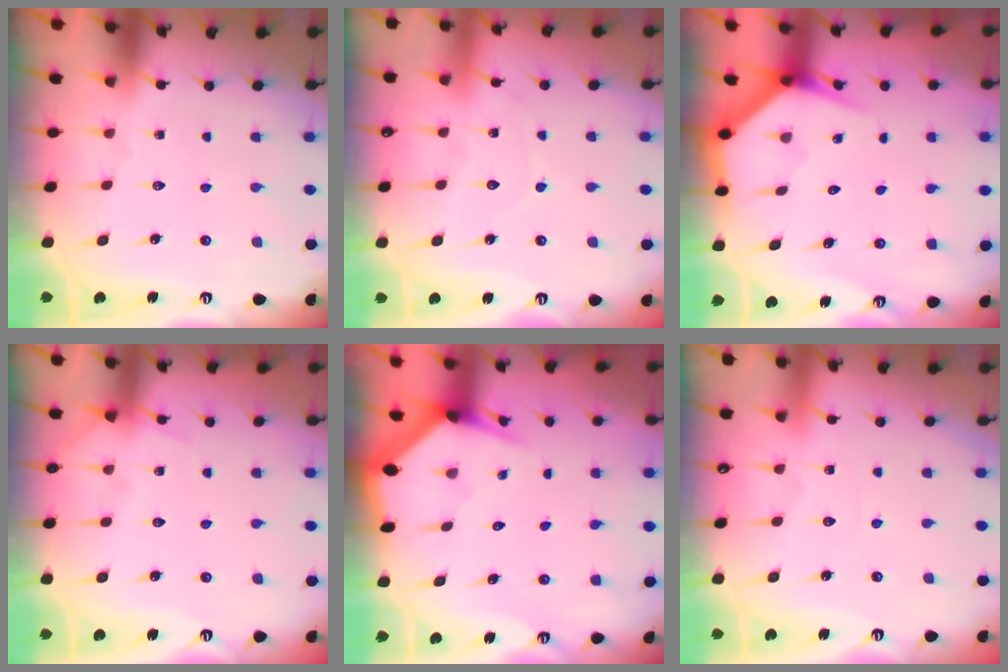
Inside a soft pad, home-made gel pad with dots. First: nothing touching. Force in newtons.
{"total": 5.7, "press": 5.6, "slide": 0.8}
{"total": 3.6, "press": 3.6, "slide": 0.3}
{"total": 7.0, "press": 7.0, "slide": 0.8}
{"total": 3.1, "press": 3.1, "slide": 0.4}
{"total": 2.8, "press": 2.8, "slide": 0.4}